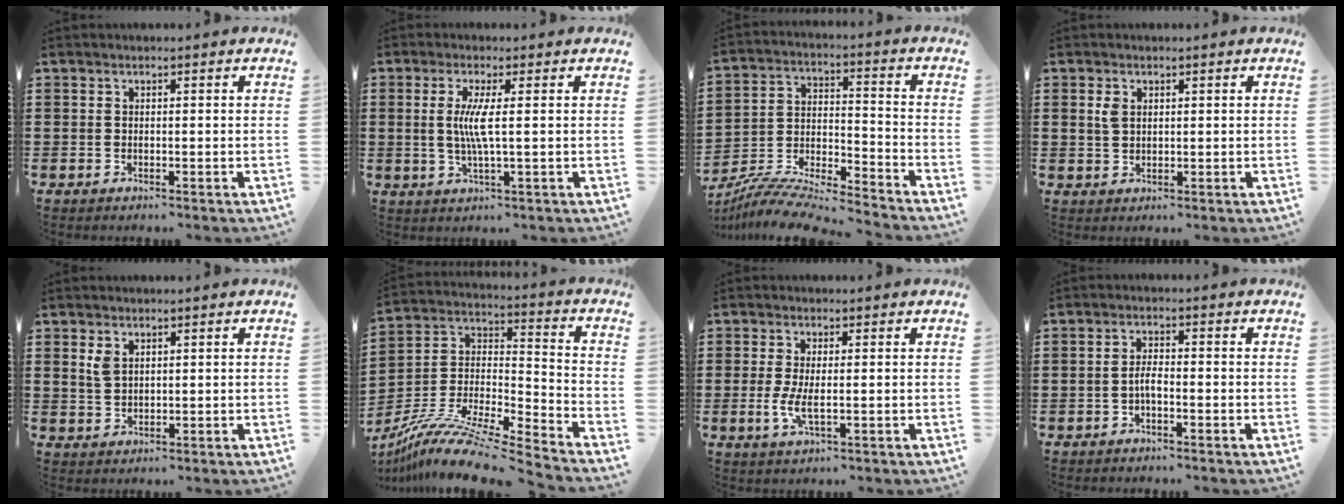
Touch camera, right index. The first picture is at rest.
{"total": 4.9, "force": [0.2, -0.1, 4.9], "torque": [-0.100, -0.012, -0.001]}
{"total": 9.3, "force": [-8.9, 0.5, 2.6], "torque": [-0.058, 0.002, -0.179]}
{"total": 2.2, "force": [0.8, 1.3, 1.5], "torque": [-0.034, 0.005, 0.015]}
{"total": 2.5, "force": [1.4, 1.4, 1.6], "torque": [-0.035, 0.004, 0.025]}
{"total": 12.1, "force": [-10.4, 0.7, 6.1], "torque": [-0.127, 0.004, -0.209]}
{"total": 3.7, "force": [-0.4, 1.0, 3.5], "torque": [-0.078, -0.005, -0.011]}
{"total": 2.3, "force": [-1.1, 0.5, 1.9], "torque": [-0.044, -0.004, -0.023]}